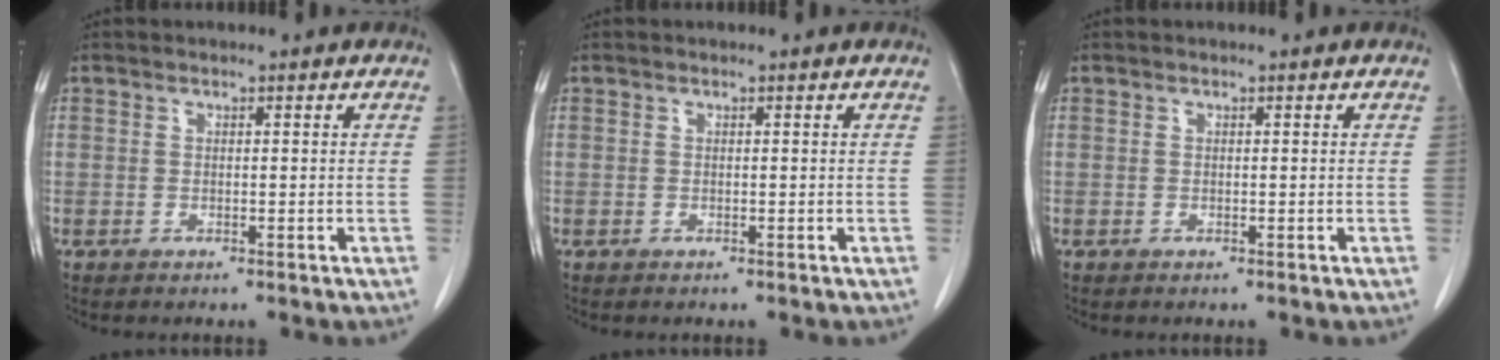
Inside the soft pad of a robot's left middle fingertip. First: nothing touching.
{"total": 0.0}
{"total": 0.0}